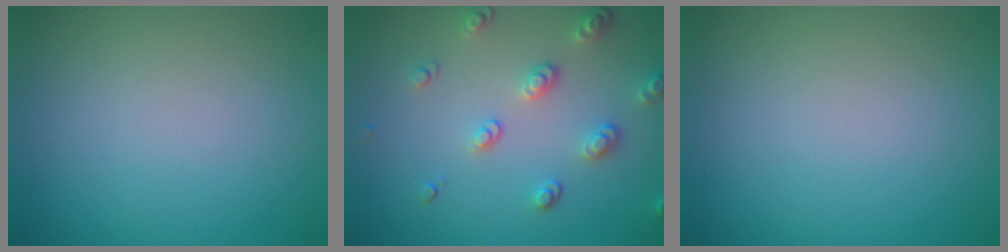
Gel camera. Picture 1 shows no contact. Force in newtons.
{"total": 2.9, "press": 2.6, "slide": 1.3}
{"total": 0.0}